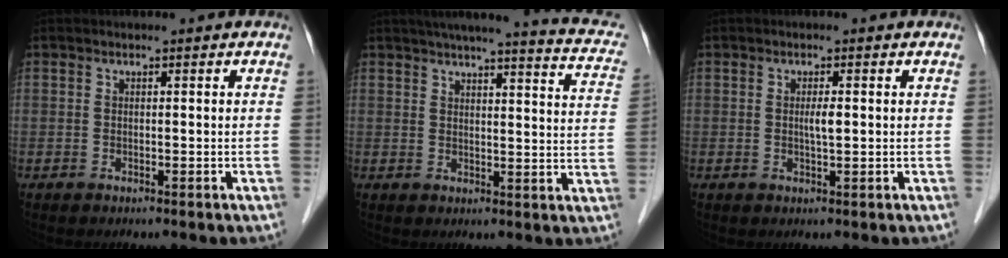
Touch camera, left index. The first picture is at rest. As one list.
[{"total": 17.8, "force": [14.5, 2.5, 10.0], "torque": [-0.131, 0.006, 0.158]}, {"total": 1.7, "force": [0.1, 0.2, 1.6], "torque": [-0.030, 0.001, 0.003]}]